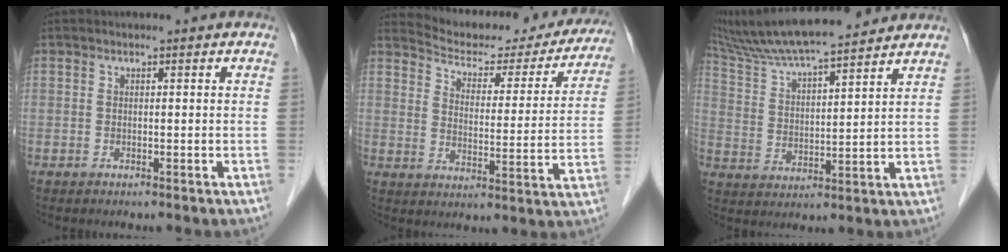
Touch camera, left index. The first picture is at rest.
{"total": 20.2, "force": [18.9, 5.1, 4.9], "torque": [-0.054, -0.030, 0.235]}
{"total": 17.6, "force": [15.6, 1.5, 8.0], "torque": [-0.148, 0.029, 0.261]}